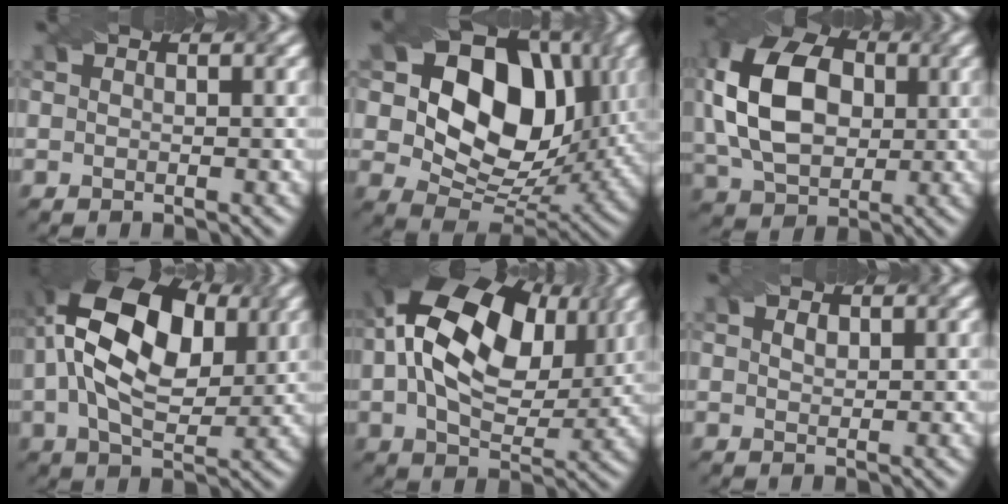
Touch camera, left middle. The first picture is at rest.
{"total": 13.7, "force": [3.3, 9.5, 9.2], "torque": [-0.154, 0.001, 0.058]}
{"total": 12.1, "force": [1.5, 8.2, 8.7], "torque": [-0.200, 0.014, 0.025]}
{"total": 16.3, "force": [4.3, 10.1, 12.1], "torque": [-0.198, 0.040, 0.066]}
{"total": 15.9, "force": [4.1, 10.0, 11.7], "torque": [-0.199, 0.035, 0.074]}
{"total": 0.9, "force": [0.5, 0.5, 0.5], "torque": [-0.010, 0.002, 0.012]}